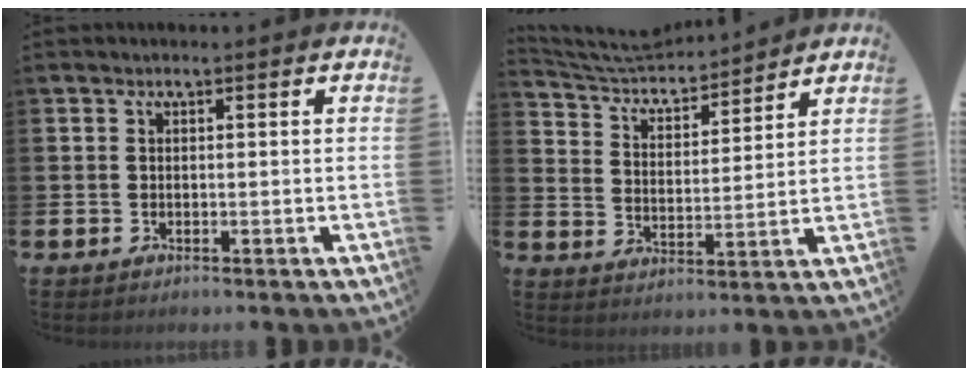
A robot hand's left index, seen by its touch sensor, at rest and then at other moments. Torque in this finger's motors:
{"motor_torque": [0.95, -1.08, 0.04, 0.02]}